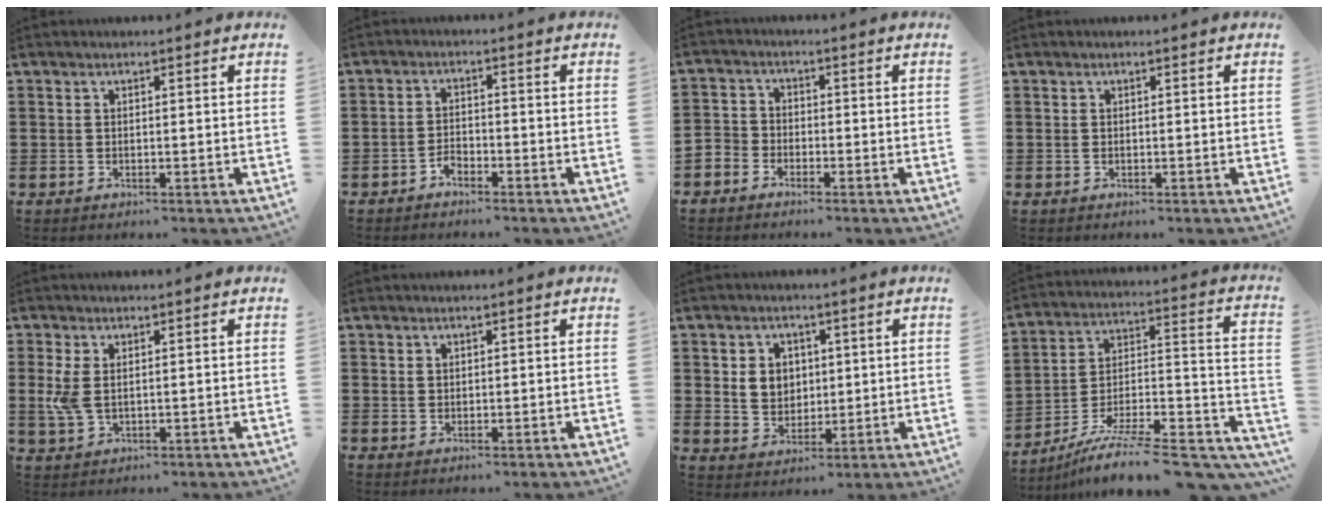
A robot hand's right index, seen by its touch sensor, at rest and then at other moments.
{"total": 2.1, "force": [-1.8, 0.9, 0.4], "torque": [-0.014, 0.003, -0.039]}
{"total": 2.5, "force": [-2.2, 1.3, -0.2], "torque": [-0.013, 0.001, -0.052]}
{"total": 0.0}
{"total": 4.4, "force": [0.5, 2.4, 3.6], "torque": [-0.103, -0.003, 0.001]}
{"total": 0.7, "force": [0.5, 0.4, 0.0], "torque": [-0.001, 0.000, 0.011]}
{"total": 4.4, "force": [1.1, 3.9, 1.5], "torque": [-0.038, 0.011, 0.017]}
{"total": 10.2, "force": [-8.2, 1.1, 5.9], "torque": [-0.079, 0.013, -0.154]}